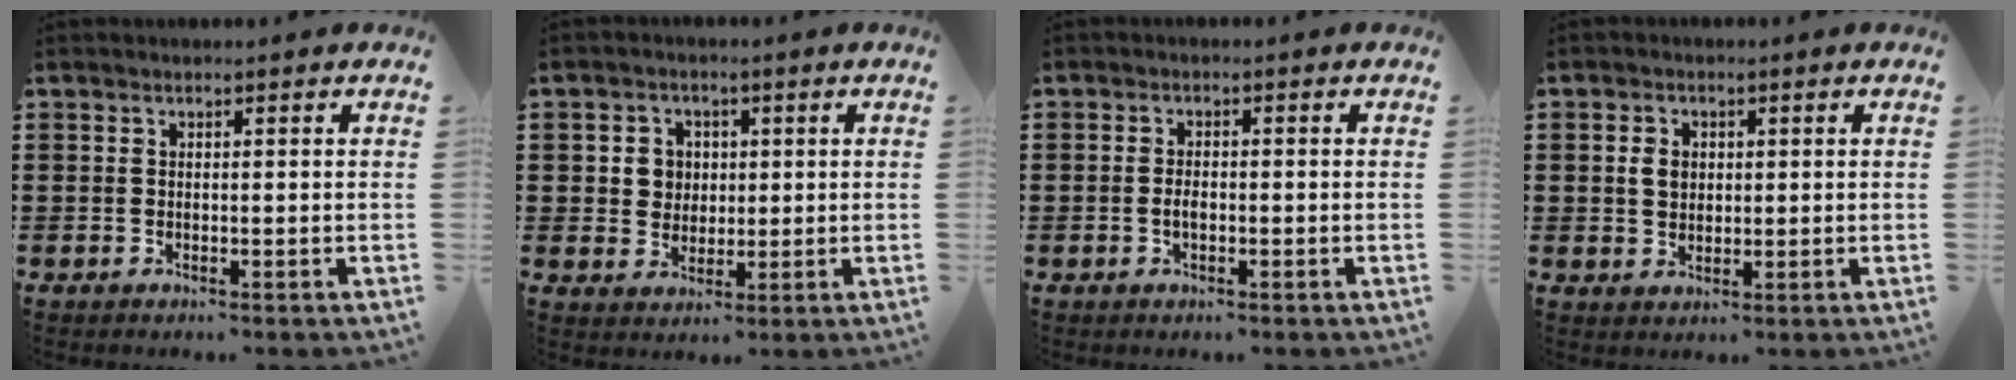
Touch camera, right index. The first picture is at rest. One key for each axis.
{"total": 3.8, "fx": 0.6, "fy": 3.6, "fz": 1.0, "tx": -0.036, "ty": 0.011, "tz": 0.007}
{"total": 1.7, "fx": -0.5, "fy": 0.7, "fz": 1.4, "tx": -0.029, "ty": 0.001, "tz": -0.010}
{"total": 2.5, "fx": 0.3, "fy": 1.9, "fz": 1.7, "tx": -0.037, "ty": 0.008, "tz": 0.004}